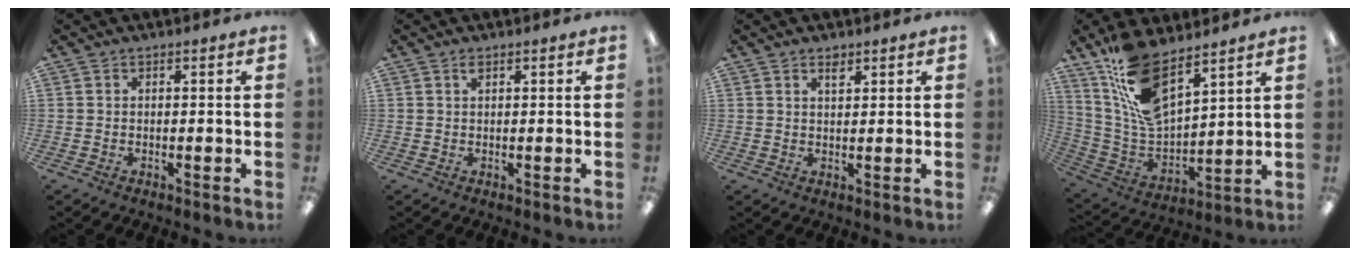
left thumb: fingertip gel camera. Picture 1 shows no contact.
{"total": 1.0, "force": [0.7, 0.3, 0.6], "torque": [-0.014, 0.003, 0.012]}
{"total": 2.0, "force": [1.6, 0.8, 1.0], "torque": [-0.015, -0.004, 0.028]}
{"total": 14.9, "force": [10.5, 5.4, 9.1], "torque": [-0.192, -0.063, 0.193]}